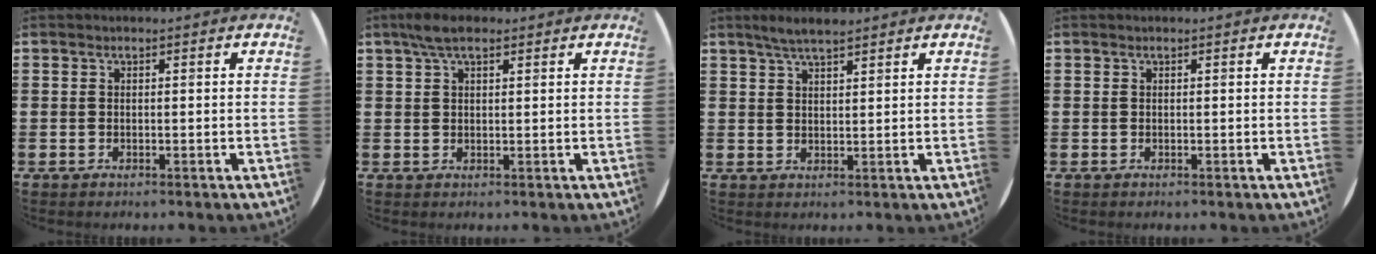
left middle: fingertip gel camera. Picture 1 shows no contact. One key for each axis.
{"total": 3.8, "fx": 2.5, "fy": 1.3, "fz": 2.6, "tx": -0.056, "ty": 0.008, "tz": 0.044}
{"total": 3.3, "fx": 2.8, "fy": 0.5, "fz": 1.6, "tx": -0.037, "ty": 0.002, "tz": 0.050}
{"total": 0.0}